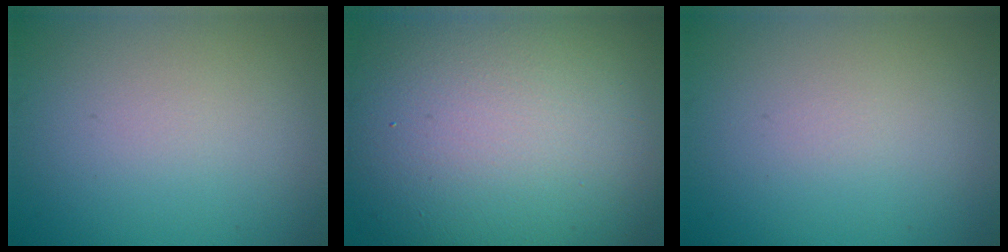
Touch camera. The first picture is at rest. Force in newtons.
{"total": 16.9, "press": 16.9, "slide": 1.0}
{"total": 0.0}